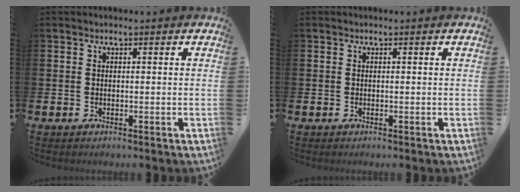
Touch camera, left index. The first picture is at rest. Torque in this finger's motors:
{"motor_torque": [0.01, 0.00, 0.00, 0.01]}